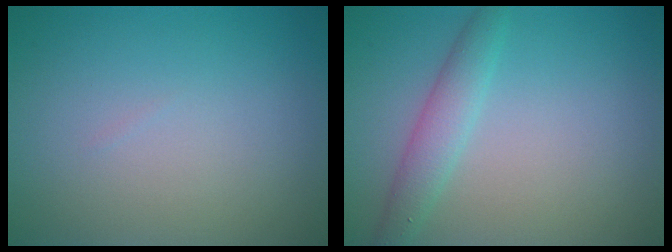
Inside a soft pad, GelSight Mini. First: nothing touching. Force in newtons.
{"total": 2.5, "press": 2.5, "slide": 0.0}